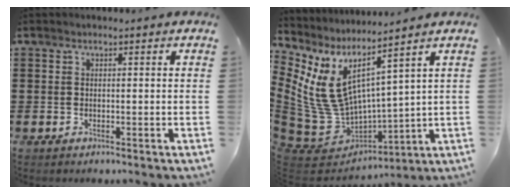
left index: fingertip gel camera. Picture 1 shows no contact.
{"total": 9.9, "force": [3.8, 5.7, 7.2], "torque": [-0.198, -0.056, 0.069]}